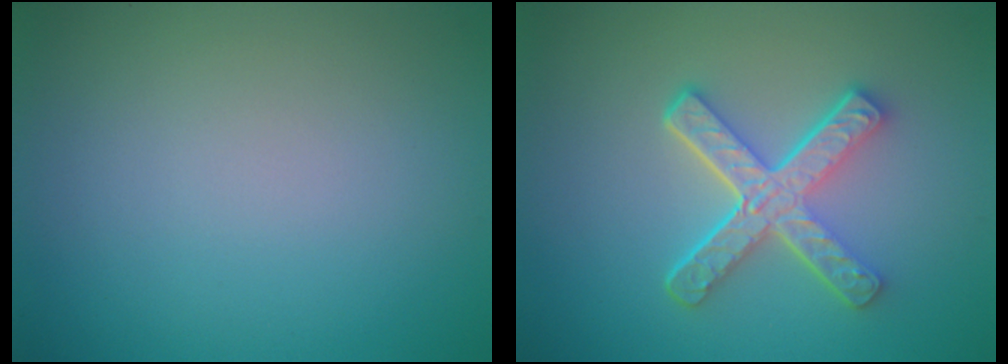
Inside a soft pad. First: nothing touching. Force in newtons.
{"total": 5.4, "press": 3.8, "slide": 3.8}